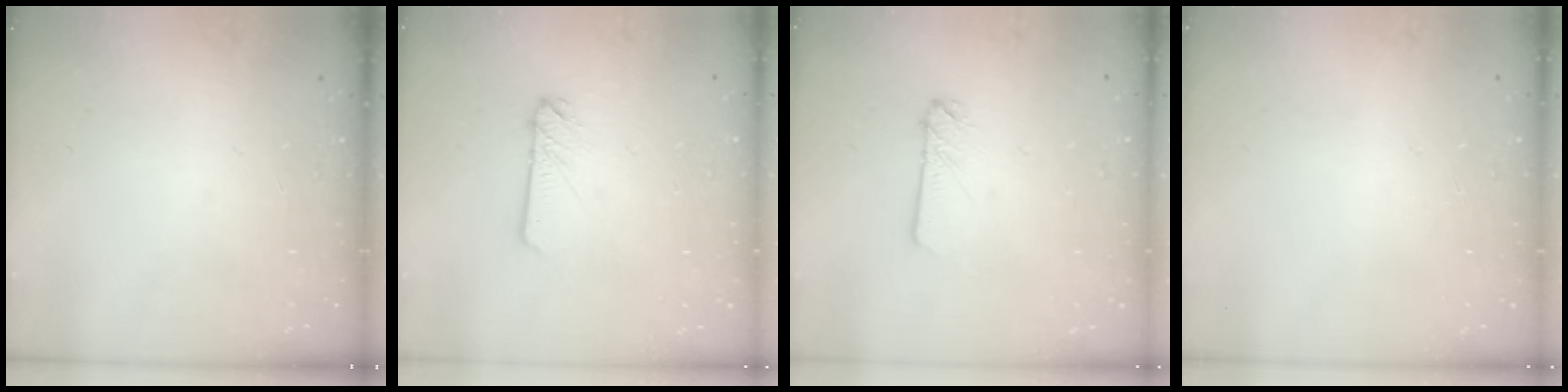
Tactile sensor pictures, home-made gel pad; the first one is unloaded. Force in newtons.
{"total": 3.0, "press": 3.0, "slide": 0.2}
{"total": 2.3, "press": 2.3, "slide": 0.3}
{"total": 0.0}